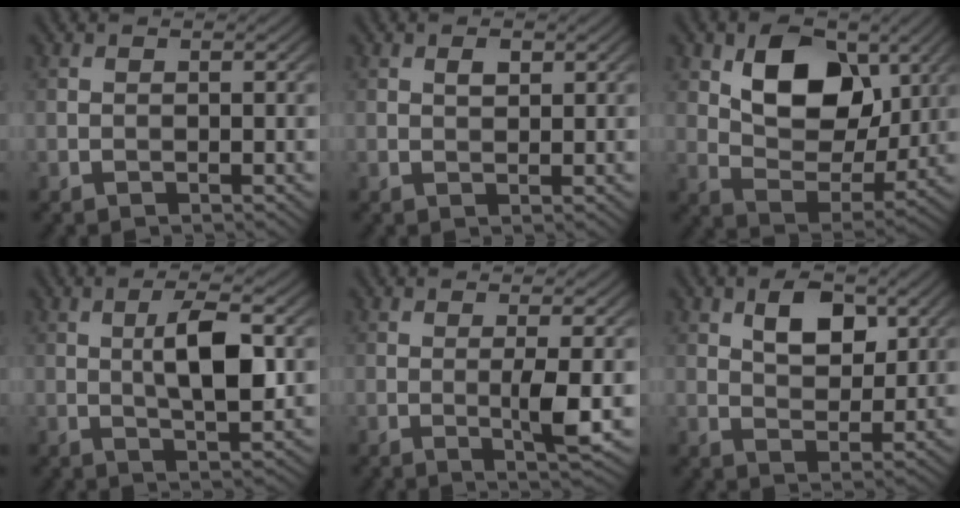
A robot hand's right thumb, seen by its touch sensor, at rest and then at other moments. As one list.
[{"total": 1.4, "force": [0.6, 0.7, 1.0], "torque": [-0.017, -0.002, 0.012]}, {"total": 10.9, "force": [4.1, 7.0, 7.3], "torque": [-0.135, -0.006, 0.067]}, {"total": 6.5, "force": [0.7, 1.8, 6.2], "torque": [-0.111, 0.001, 0.012]}, {"total": 3.7, "force": [-0.2, 0.2, 3.7], "torque": [-0.071, -0.001, -0.004]}, {"total": 5.4, "force": [2.4, 3.0, 3.7], "torque": [-0.063, -0.002, 0.042]}]